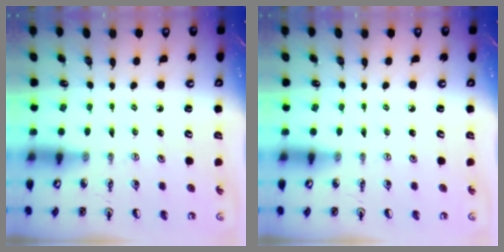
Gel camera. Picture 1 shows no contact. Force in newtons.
{"total": 0.0}